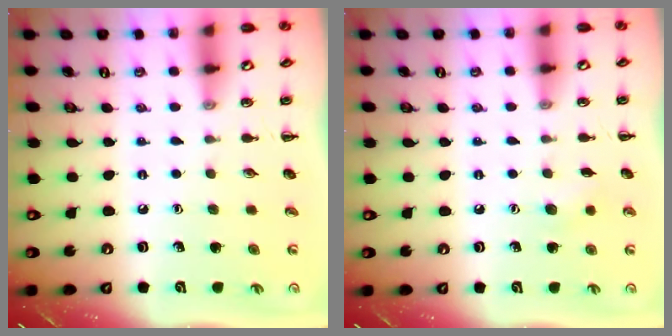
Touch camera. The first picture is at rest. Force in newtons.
{"total": 5.2, "press": 5.0, "slide": 1.4}